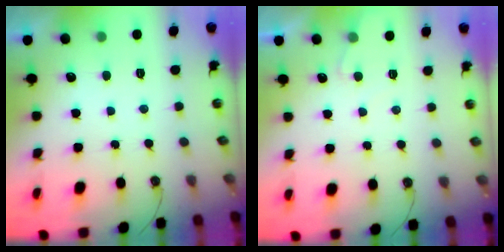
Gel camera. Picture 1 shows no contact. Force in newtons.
{"total": 4.6, "press": 4.5, "slide": 0.5}